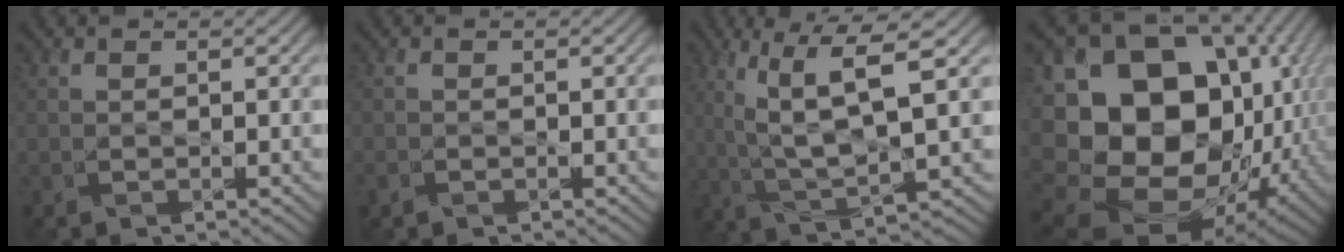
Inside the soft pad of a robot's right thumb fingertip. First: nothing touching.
{"total": 1.0, "force": [-0.6, 0.8, 0.2], "torque": [-0.007, -0.007, -0.013]}
{"total": 9.9, "force": [3.0, 2.5, 9.2], "torque": [-0.188, 0.007, 0.062]}
{"total": 22.0, "force": [-1.4, 16.9, 14.0], "torque": [-0.309, -0.040, 0.026]}